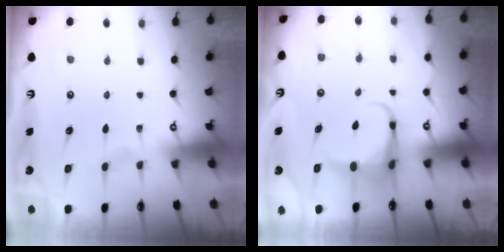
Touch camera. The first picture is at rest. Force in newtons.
{"total": 5.3, "press": 5.3, "slide": 0.8}